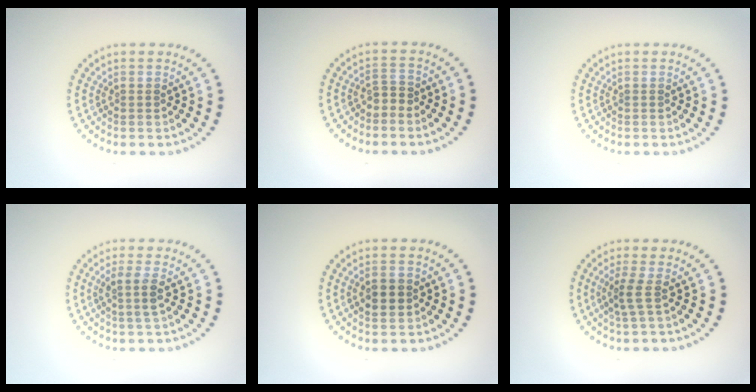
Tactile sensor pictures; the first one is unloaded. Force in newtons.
{"total": 1.1, "press": 0.8, "slide": 0.8}
{"total": 0.0}
{"total": 2.0, "press": 1.6, "slide": 1.2}
{"total": 2.5, "press": 2.4, "slide": 0.3}
{"total": 1.7, "press": 1.2, "slide": 1.3}